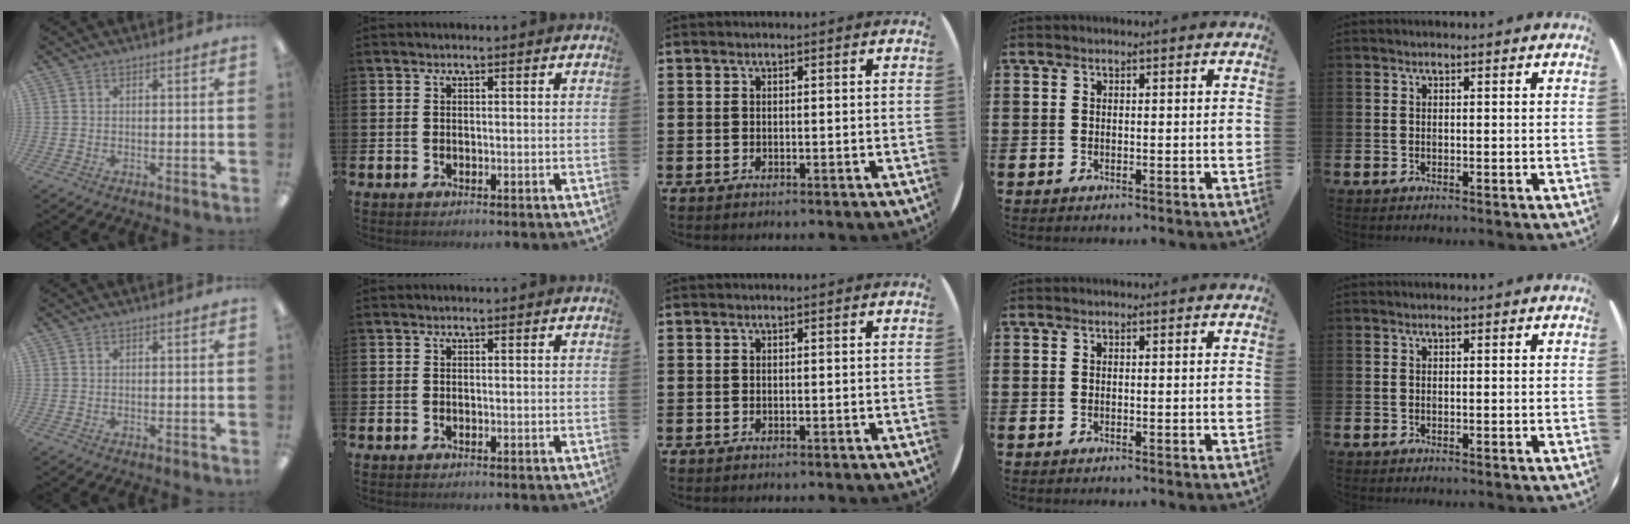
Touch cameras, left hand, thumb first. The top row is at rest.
{}